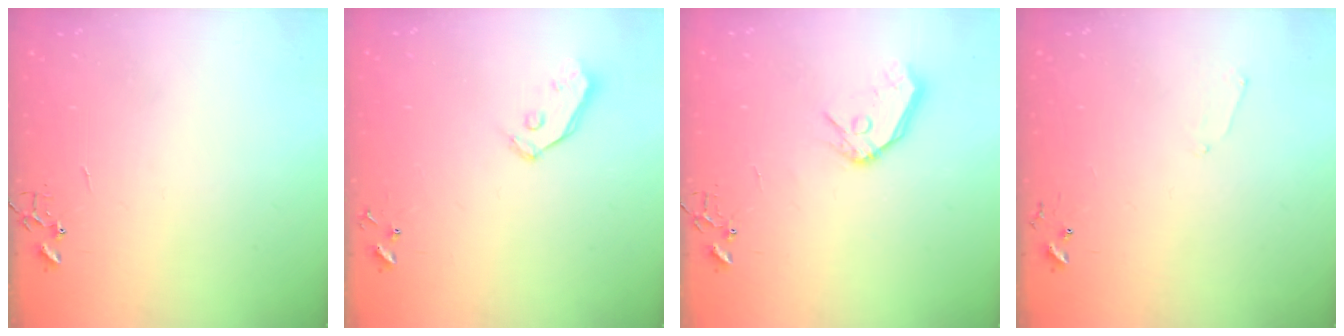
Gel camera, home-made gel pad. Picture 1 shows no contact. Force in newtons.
{"total": 4.8, "press": 4.8, "slide": 0.5}
{"total": 11.3, "press": 11.2, "slide": 1.5}
{"total": 5.1, "press": 5.0, "slide": 0.6}